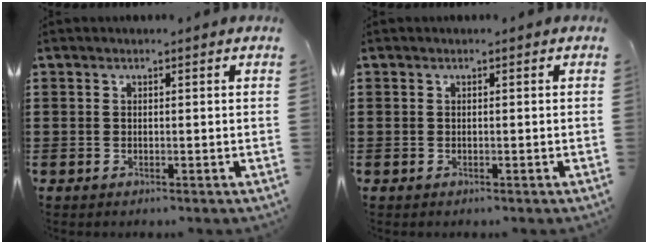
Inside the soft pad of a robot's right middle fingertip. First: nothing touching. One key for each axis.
{"total": 0.0}